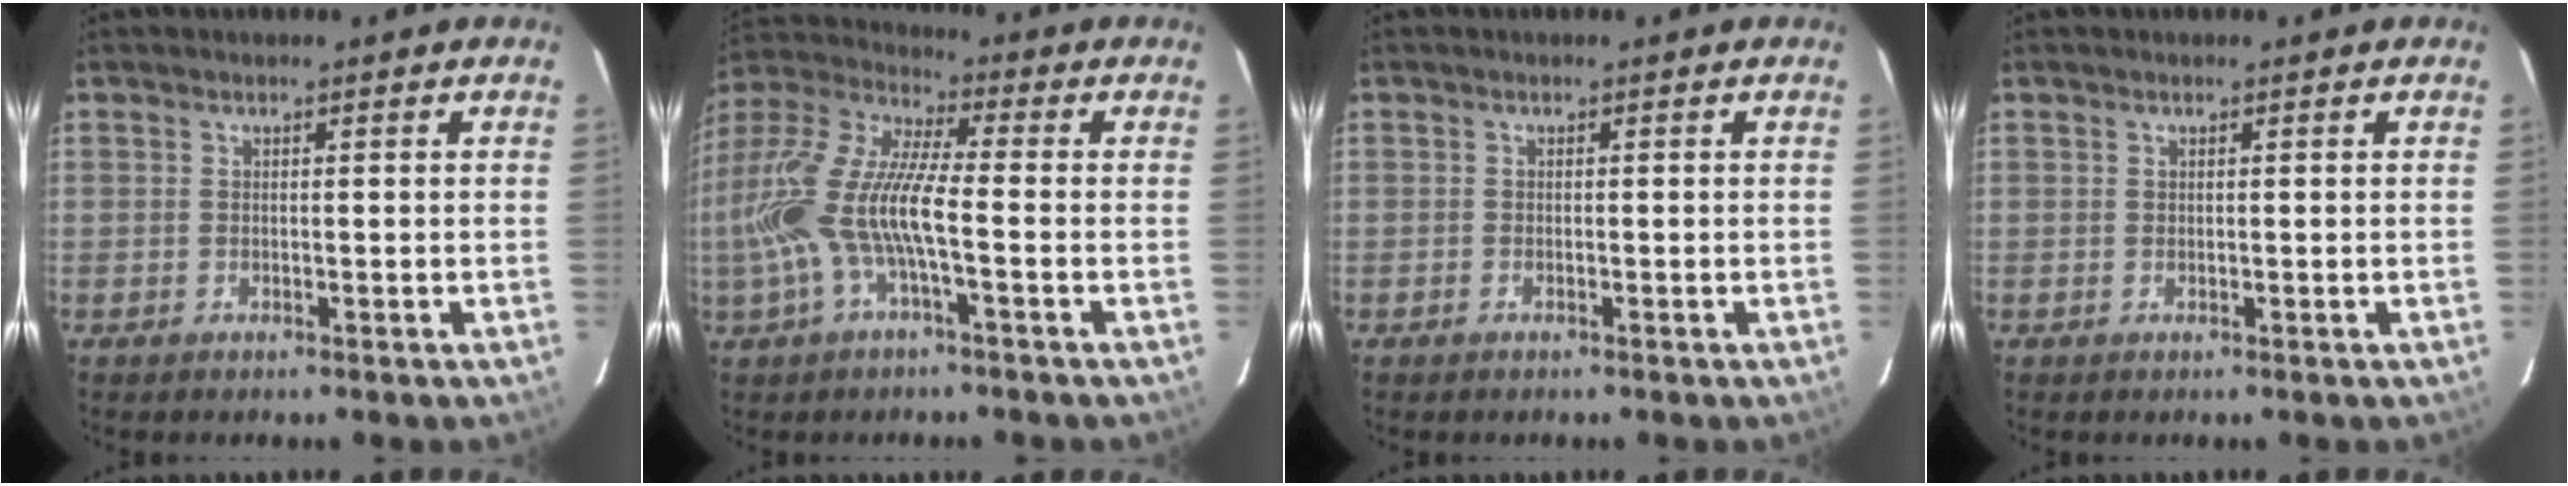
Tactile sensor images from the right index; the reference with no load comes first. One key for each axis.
{"total": 16.7, "fx": -3.2, "fy": 4.0, "fz": 15.9, "tx": -0.318, "ty": -0.003, "tz": -0.065}
{"total": 0.6, "fx": -0.4, "fy": 0.4, "fz": 0.0, "tx": 0.001, "ty": -0.003, "tz": -0.008}
{"total": 0.0}